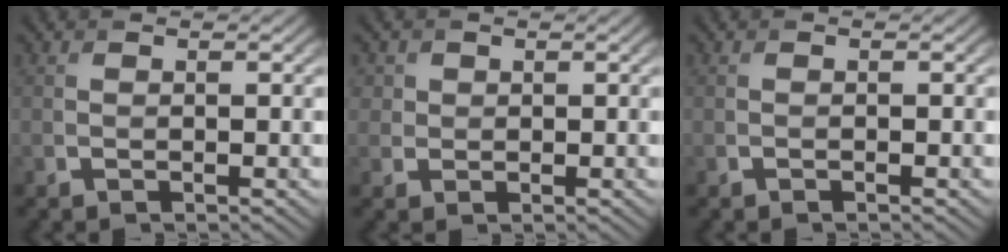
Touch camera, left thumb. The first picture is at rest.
{"total": 2.3, "force": [0.8, 2.1, 0.4], "torque": [-0.014, -0.007, 0.021]}
{"total": 0.0}